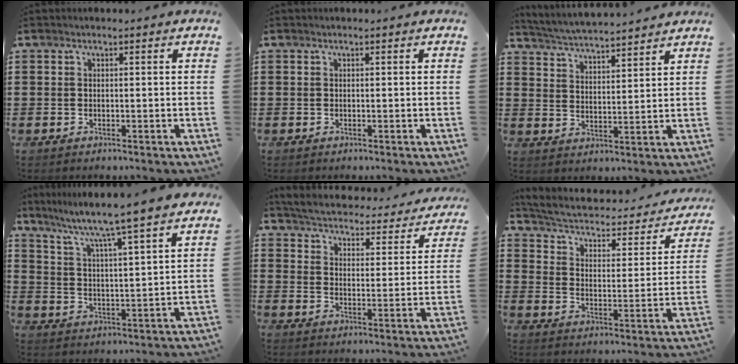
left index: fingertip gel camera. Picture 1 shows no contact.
{"total": 0.0}
{"total": 4.6, "force": [4.5, -0.5, 0.7], "torque": [-0.034, -0.030, 0.077]}
{"total": 5.9, "force": [5.0, -1.2, 2.7], "torque": [-0.075, -0.047, 0.075]}
{"total": 3.7, "force": [3.6, -0.1, 0.5], "torque": [-0.034, -0.033, 0.055]}
{"total": 3.0, "force": [2.1, 0.9, 1.9], "torque": [-0.053, -0.026, 0.025]}